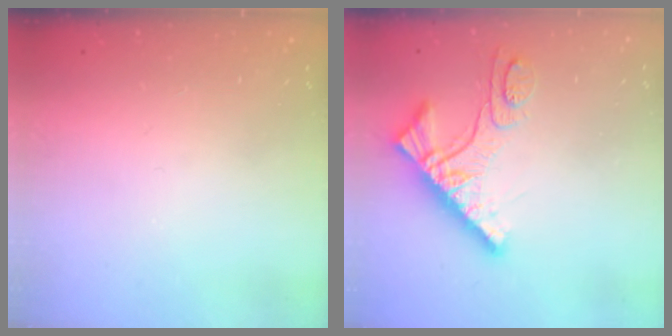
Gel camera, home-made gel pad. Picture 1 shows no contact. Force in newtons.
{"total": 11.0, "press": 11.0, "slide": 1.1}